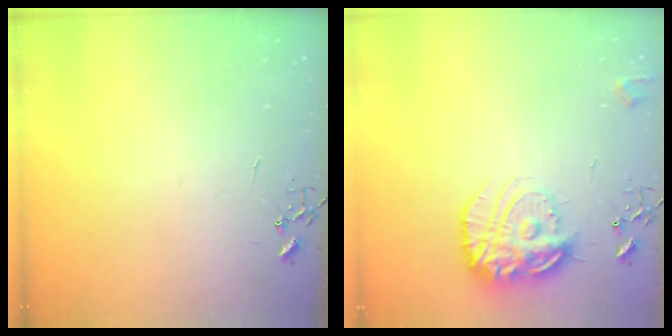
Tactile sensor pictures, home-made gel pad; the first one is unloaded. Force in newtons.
{"total": 18.7, "press": 18.6, "slide": 1.6}